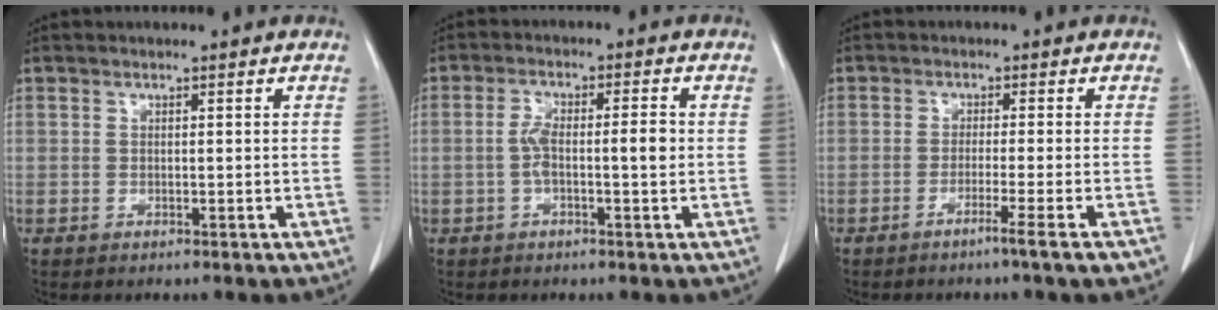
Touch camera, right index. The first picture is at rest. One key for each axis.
{"total": 5.3, "fx": -0.5, "fy": 1.2, "fz": 5.2, "tx": -0.098, "ty": 0.016, "tz": -0.009}
{"total": 4.5, "fx": -2.7, "fy": -1.1, "fz": 3.3, "tx": -0.042, "ty": -0.008, "tz": -0.042}